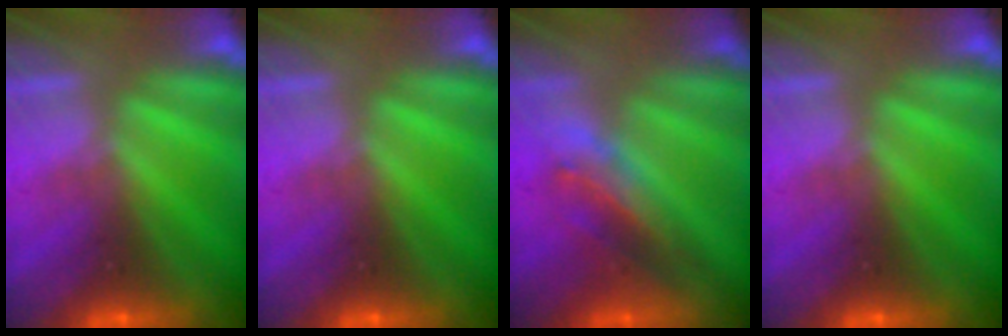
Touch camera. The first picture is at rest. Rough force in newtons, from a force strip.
{"total": 0.0}
{"total": 2.9}
{"total": 0.0}